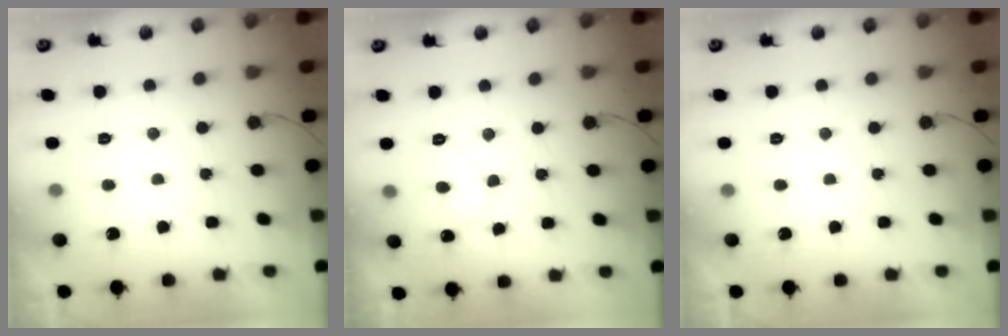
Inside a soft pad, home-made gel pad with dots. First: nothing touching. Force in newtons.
{"total": 6.5, "press": 6.5, "slide": 0.5}
{"total": 0.0}